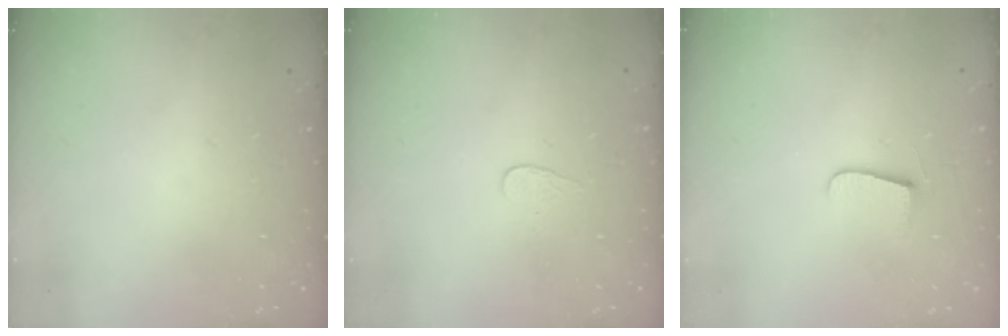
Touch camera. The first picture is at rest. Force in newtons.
{"total": 3.4, "press": 3.4, "slide": 0.3}
{"total": 6.5, "press": 6.5, "slide": 0.8}